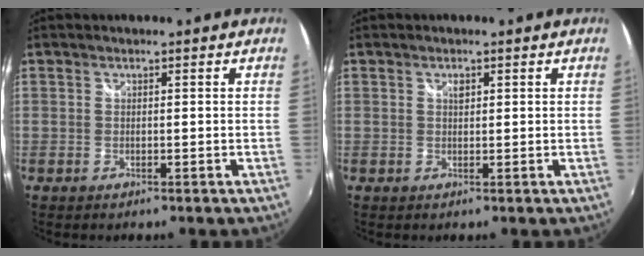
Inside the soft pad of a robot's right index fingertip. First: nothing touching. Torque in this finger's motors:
{"motor_torque": [0.00, 0.02, 0.01, 0.02]}